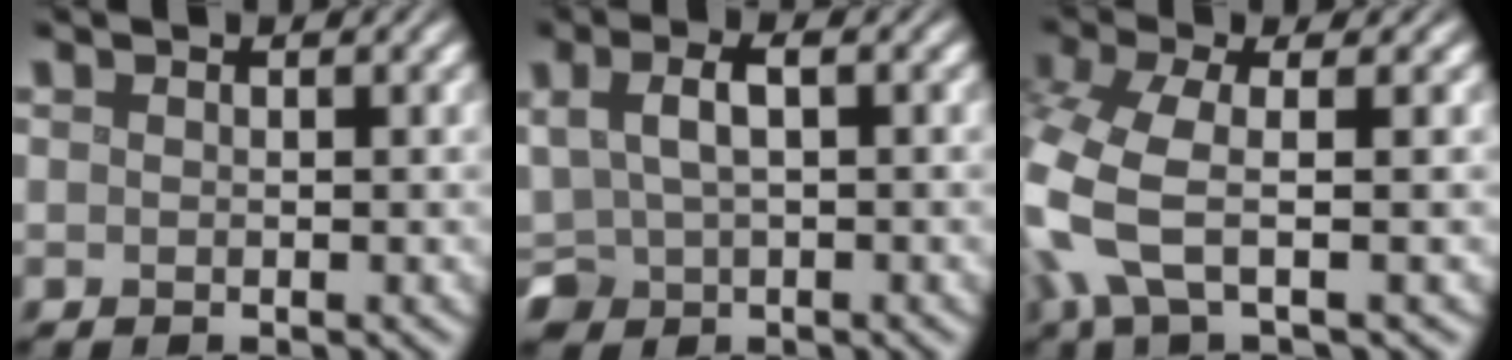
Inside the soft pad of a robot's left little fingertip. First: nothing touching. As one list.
[{"total": 3.6, "force": [0.8, 2.2, 2.7], "torque": [-0.064, 0.003, 0.016]}, {"total": 6.1, "force": [-1.9, 1.9, 5.5], "torque": [-0.142, -0.003, -0.047]}]